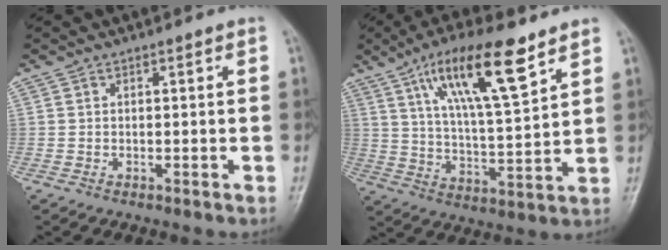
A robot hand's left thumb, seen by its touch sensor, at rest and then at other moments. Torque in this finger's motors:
{"motor_torque": [1.07, 0.03, 1.60, -1.17, 0.47]}